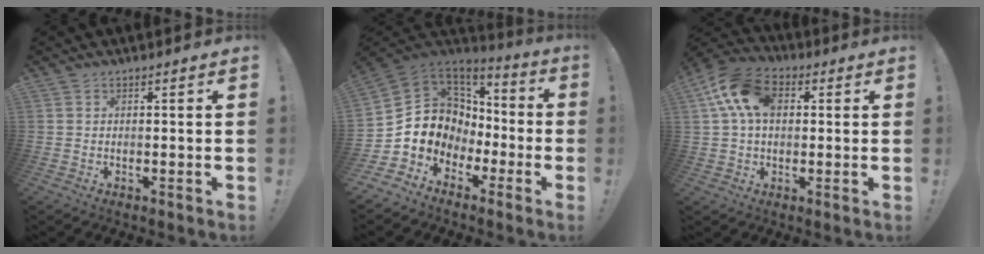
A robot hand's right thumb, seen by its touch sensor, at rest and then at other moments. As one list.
[{"total": 9.2, "force": [-0.4, 8.8, 2.7], "torque": [-0.043, -0.016, 0.016]}, {"total": 14.8, "force": [4.2, 9.7, 10.4], "torque": [-0.193, 0.002, 0.079]}]